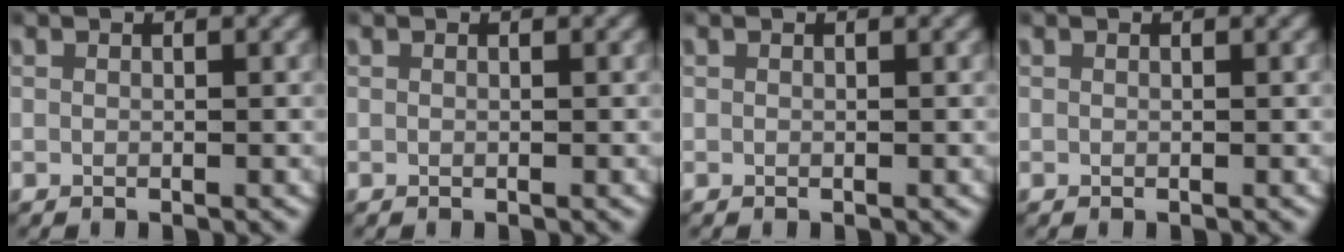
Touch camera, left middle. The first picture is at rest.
{"total": 0.0}
{"total": 0.0}
{"total": 0.0}